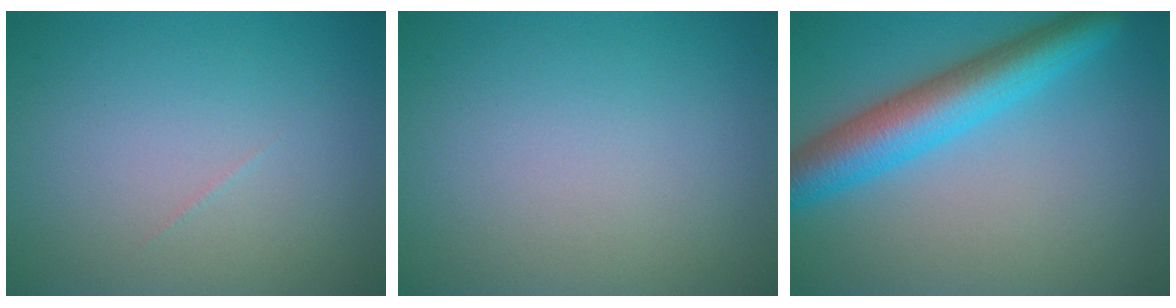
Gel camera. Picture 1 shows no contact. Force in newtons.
{"total": 0.0}
{"total": 6.8, "press": 6.8, "slide": 0.2}